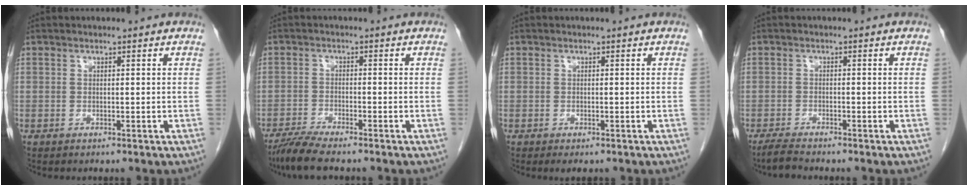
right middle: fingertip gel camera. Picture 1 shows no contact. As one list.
[{"total": 5.1, "force": [-4.3, -0.2, 2.7], "torque": [-0.057, -0.019, -0.082]}, {"total": 1.5, "force": [-1.0, 0.6, 0.9], "torque": [-0.012, -0.003, -0.007]}, {"total": 2.6, "force": [-2.4, -0.1, 1.0], "torque": [-0.032, -0.013, -0.046]}]